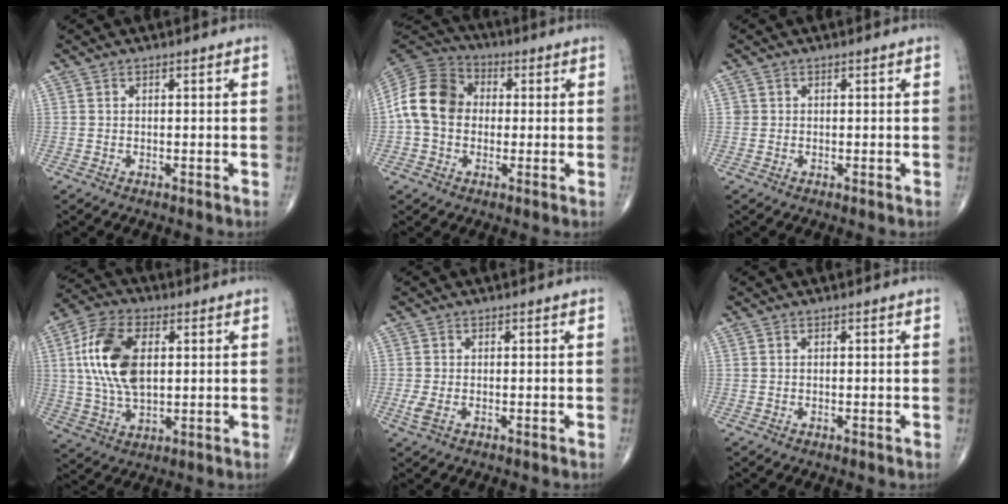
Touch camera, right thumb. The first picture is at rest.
{"total": 12.2, "force": [0.2, 9.7, 7.4], "torque": [-0.131, 0.033, -0.009]}
{"total": 0.6, "force": [0.1, 0.6, 0.0], "torque": [0.005, 0.003, 0.000]}
{"total": 14.8, "force": [2.5, 8.3, 11.9], "torque": [-0.232, 0.004, 0.046]}
{"total": 2.0, "force": [-0.6, 0.9, 1.7], "torque": [-0.048, -0.005, -0.014]}
{"total": 0.0}